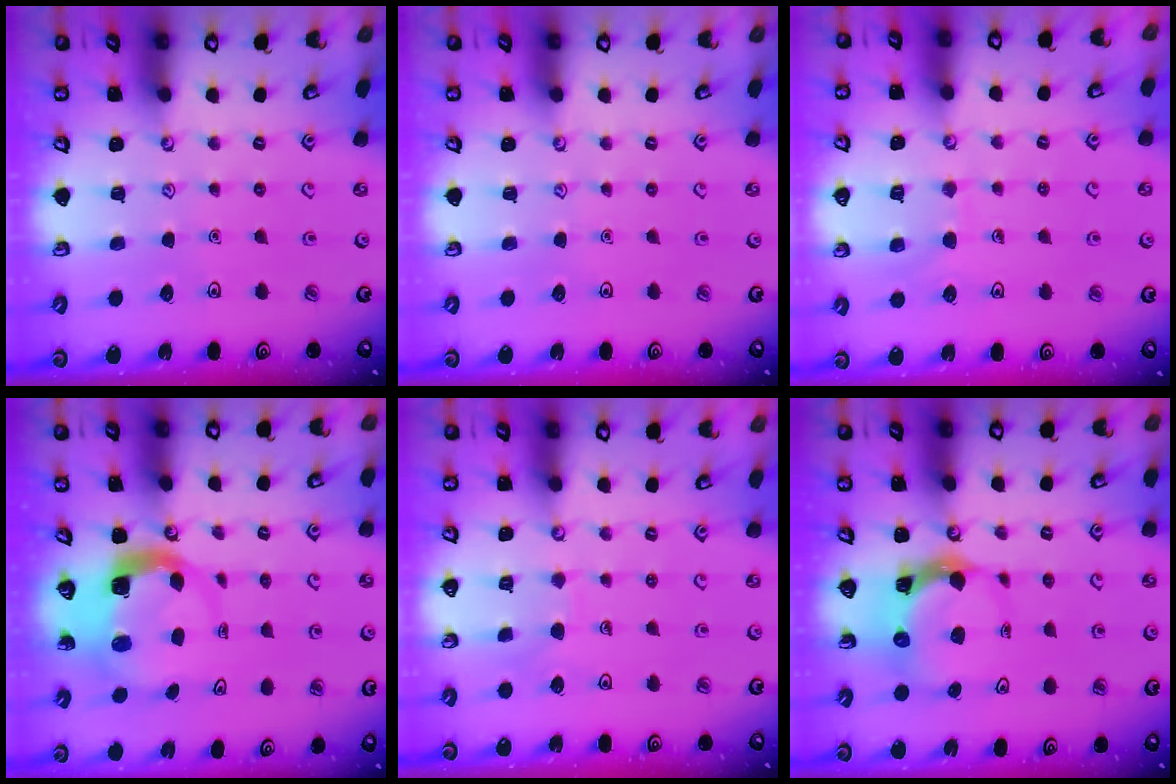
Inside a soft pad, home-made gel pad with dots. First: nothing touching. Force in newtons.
{"total": 0.0}
{"total": 6.6, "press": 6.6, "slide": 0.6}
{"total": 4.0, "press": 4.0, "slide": 0.3}
{"total": 6.1, "press": 6.1, "slide": 0.4}
{"total": 4.7, "press": 4.7, "slide": 0.7}